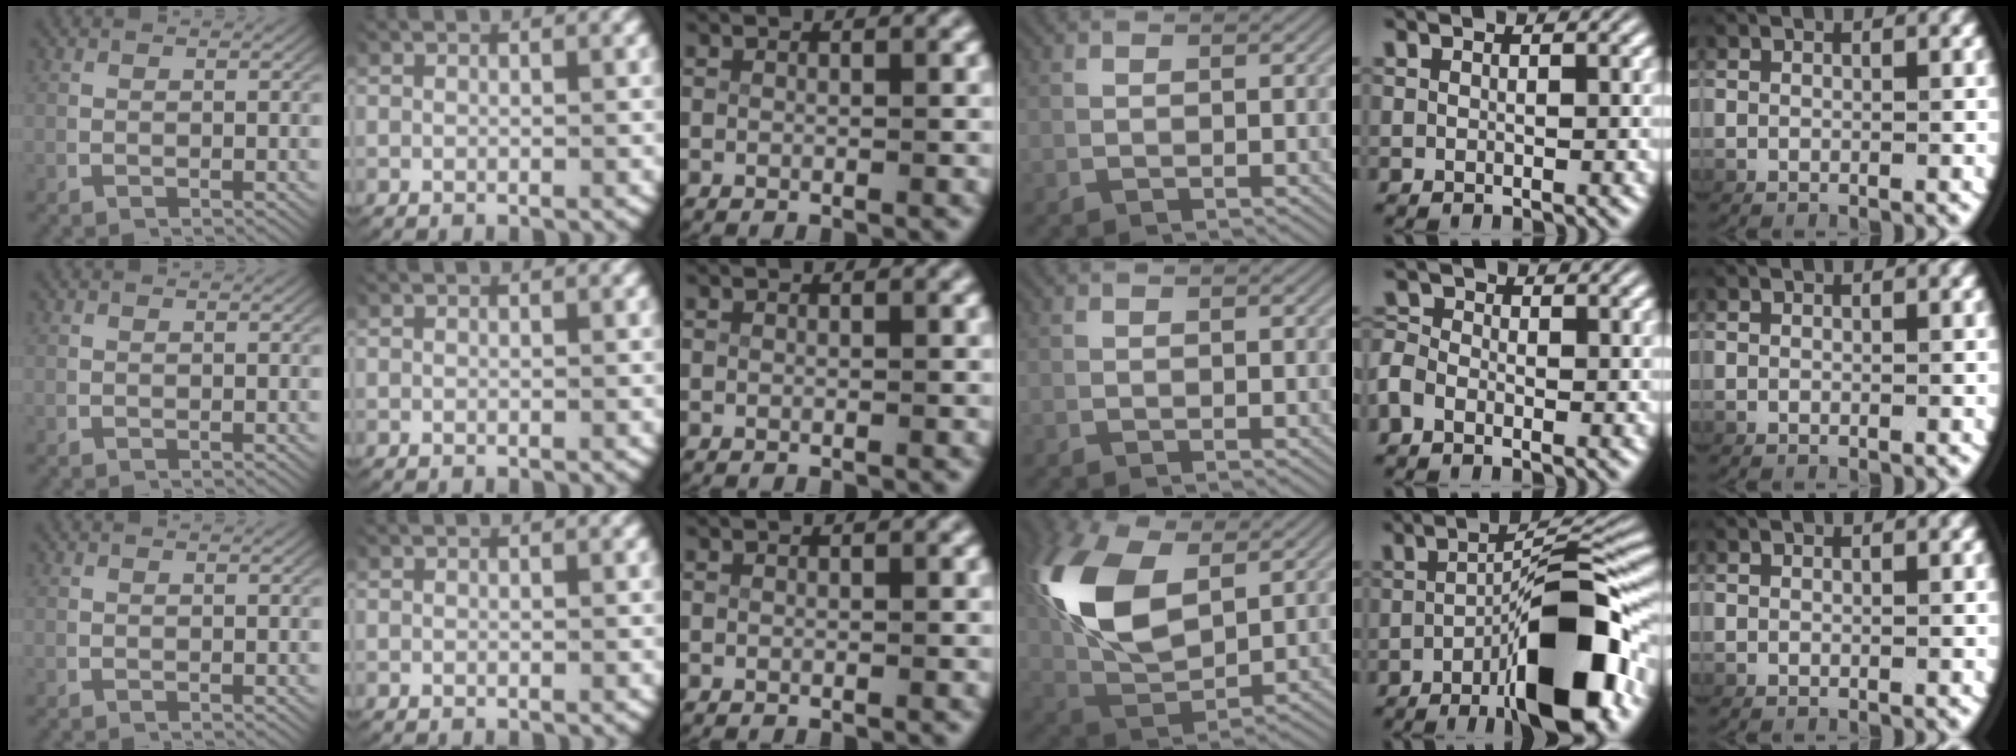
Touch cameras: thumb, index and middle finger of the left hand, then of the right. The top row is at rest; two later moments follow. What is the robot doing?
{"motion": "lift_and_place", "object": "fork"}